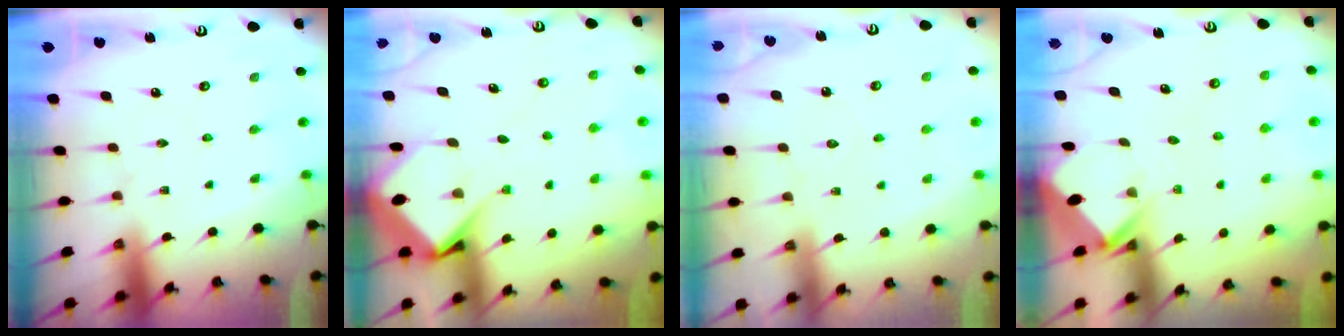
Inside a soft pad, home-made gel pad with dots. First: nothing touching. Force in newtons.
{"total": 7.8, "press": 7.7, "slide": 0.8}
{"total": 2.5, "press": 2.5, "slide": 0.3}
{"total": 2.7, "press": 2.7, "slide": 0.2}